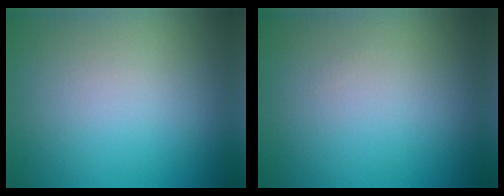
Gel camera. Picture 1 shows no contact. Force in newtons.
{"total": 0.0}